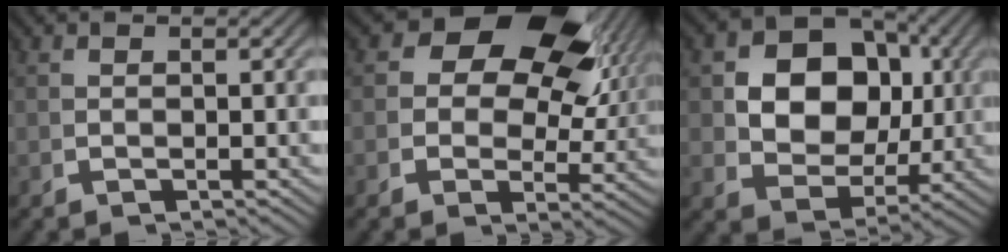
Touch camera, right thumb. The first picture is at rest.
{"total": 14.2, "force": [4.0, 9.0, 10.3], "torque": [-0.143, 0.006, 0.053]}
{"total": 11.8, "force": [1.3, 8.9, 7.7], "torque": [-0.167, -0.038, 0.035]}